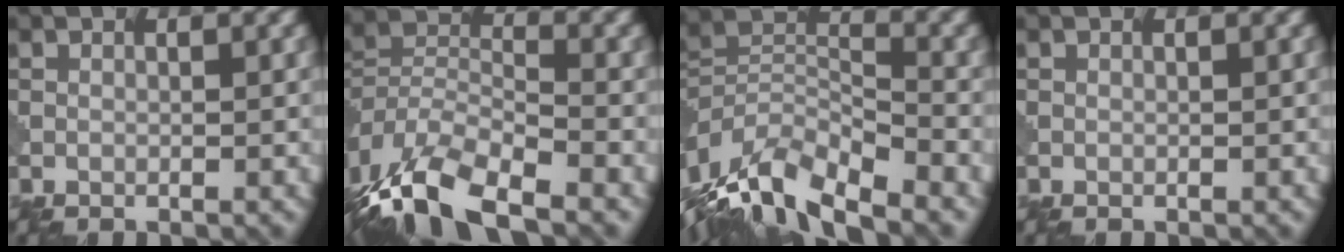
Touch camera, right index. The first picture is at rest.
{"total": 11.5, "force": [-8.1, 4.3, 6.9], "torque": [-0.138, -0.008, -0.153]}
{"total": 10.5, "force": [-7.7, 3.5, 6.2], "torque": [-0.115, 0.000, -0.157]}
{"total": 0.0}